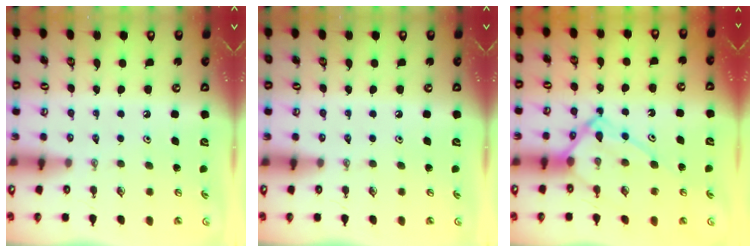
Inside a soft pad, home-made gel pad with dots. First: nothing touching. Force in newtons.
{"total": 0.0}
{"total": 12.9, "press": 12.8, "slide": 1.1}